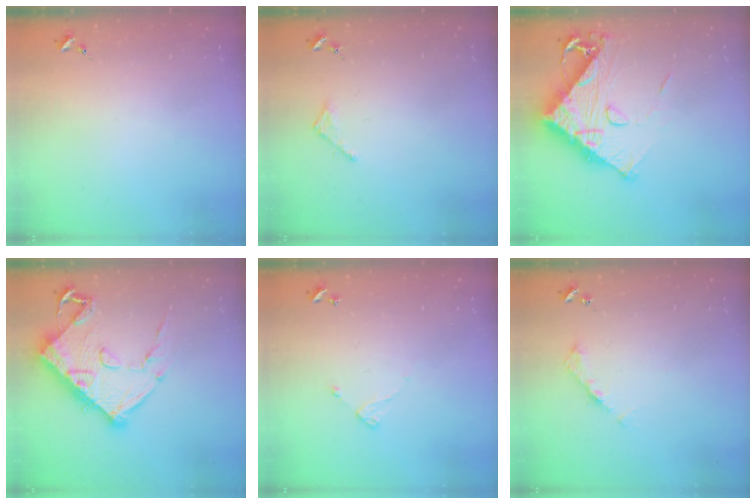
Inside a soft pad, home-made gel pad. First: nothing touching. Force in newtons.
{"total": 2.5, "press": 2.5, "slide": 0.2}
{"total": 15.0, "press": 14.9, "slide": 1.4}
{"total": 16.4, "press": 16.4, "slide": 1.4}
{"total": 5.8, "press": 5.8, "slide": 0.5}
{"total": 5.3, "press": 5.3, "slide": 0.5}